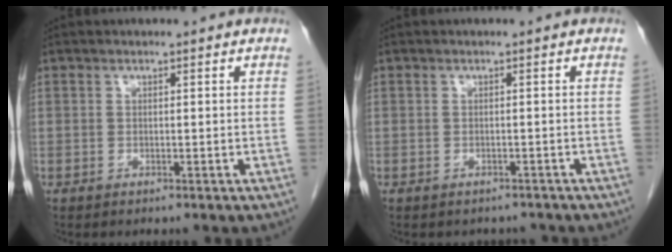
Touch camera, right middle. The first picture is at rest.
{"total": 2.6, "force": [-2.3, 1.2, 0.1], "torque": [-0.002, 0.001, -0.030]}